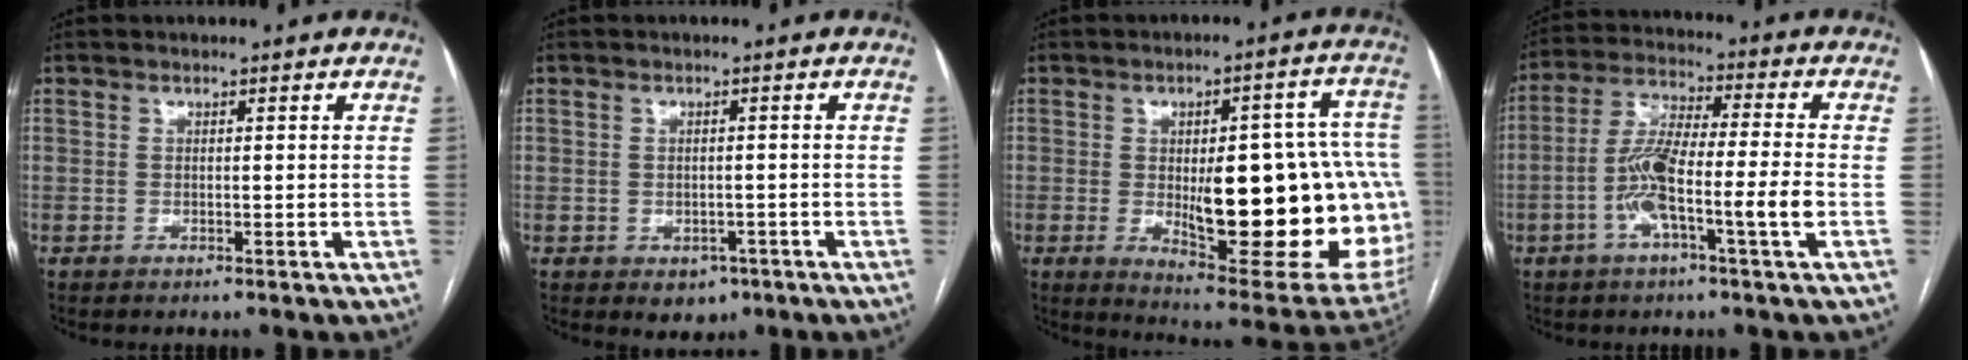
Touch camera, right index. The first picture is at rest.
{"total": 3.4, "force": [-1.5, 2.6, 1.4], "torque": [-0.008, 0.004, -0.009]}
{"total": 26.9, "force": [-2.5, 8.2, 25.5], "torque": [-0.246, 0.017, -0.006]}
{"total": 10.8, "force": [-3.3, 0.5, 10.2], "torque": [-0.204, 0.010, -0.066]}